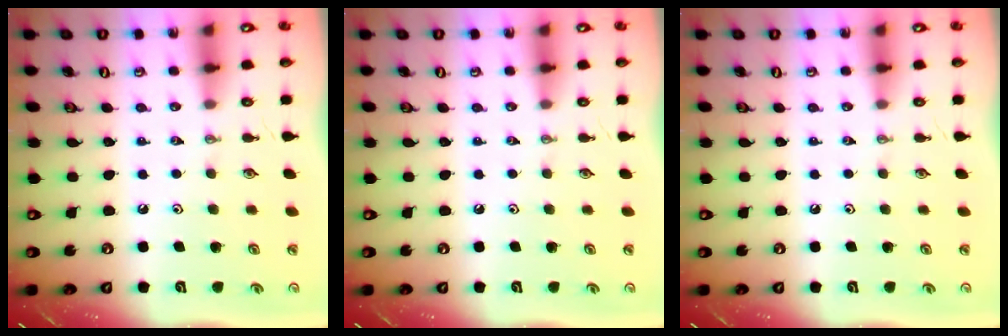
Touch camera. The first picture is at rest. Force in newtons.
{"total": 0.0}
{"total": 0.0}